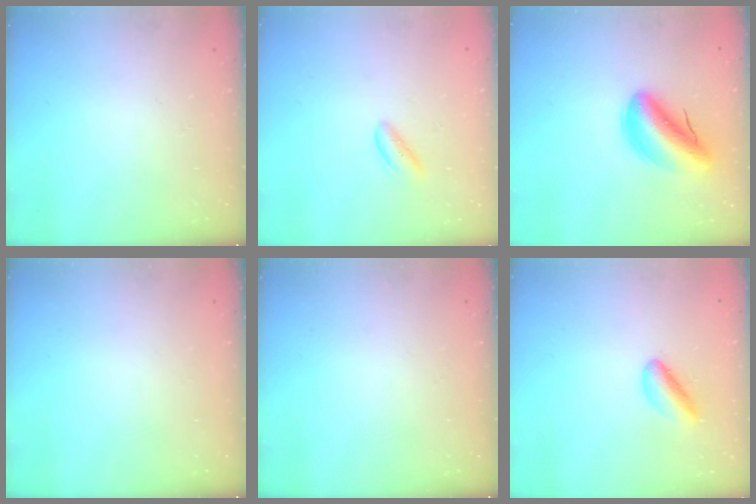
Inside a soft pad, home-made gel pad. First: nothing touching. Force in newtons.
{"total": 2.1, "press": 2.1, "slide": 0.3}
{"total": 9.4, "press": 8.9, "slide": 3.0}
{"total": 0.0}
{"total": 0.0}
{"total": 5.2, "press": 5.1, "slide": 1.1}